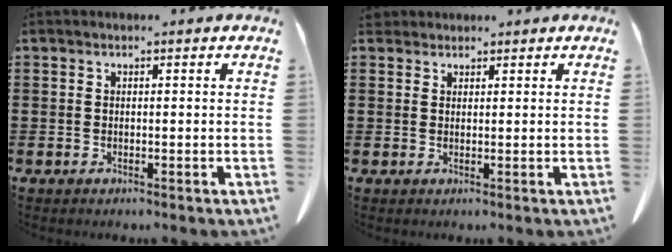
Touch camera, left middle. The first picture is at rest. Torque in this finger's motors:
{"motor_torque": [0.21, 0.20, 0.03, 0.03]}